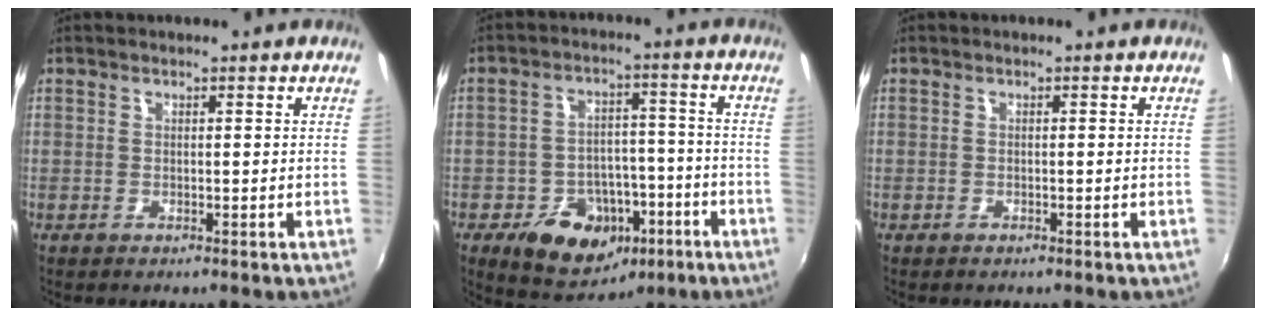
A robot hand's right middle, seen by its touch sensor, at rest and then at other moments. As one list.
[{"total": 13.9, "force": [-7.1, 9.8, 6.9], "torque": [-0.144, 0.022, -0.088]}, {"total": 0.0}]